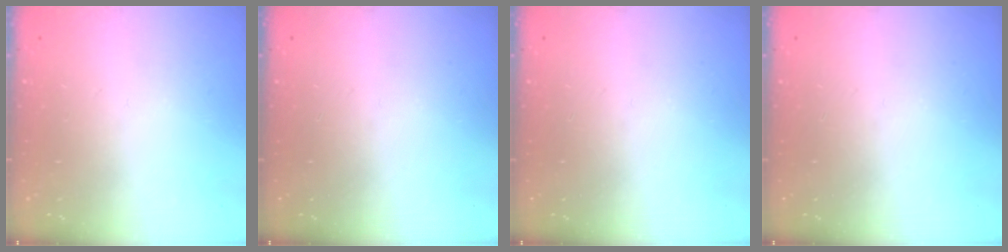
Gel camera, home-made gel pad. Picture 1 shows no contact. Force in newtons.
{"total": 0.0}
{"total": 0.0}
{"total": 0.0}